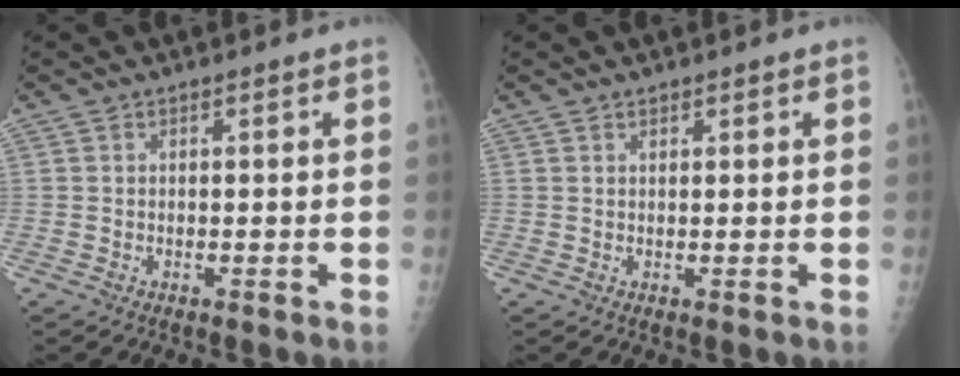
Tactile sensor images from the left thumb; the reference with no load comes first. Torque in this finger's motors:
{"motor_torque": [-0.18, -0.01, -0.15, -0.06, -0.02]}